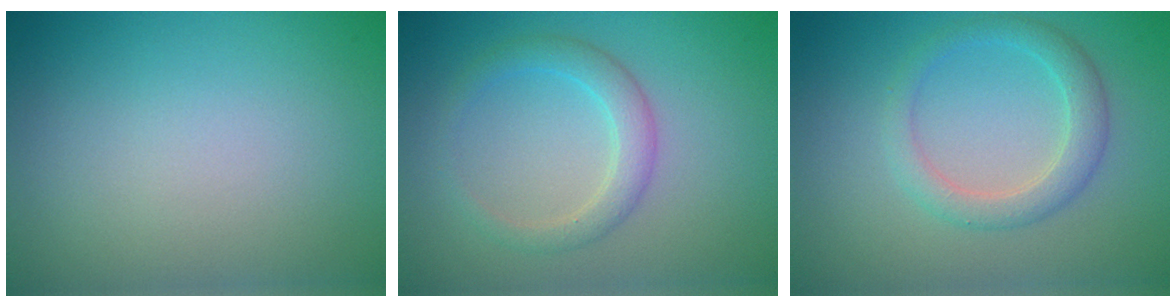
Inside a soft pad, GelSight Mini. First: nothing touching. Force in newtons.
{"total": 2.5, "press": 2.5, "slide": 0.1}
{"total": 2.7, "press": 2.7, "slide": 0.2}